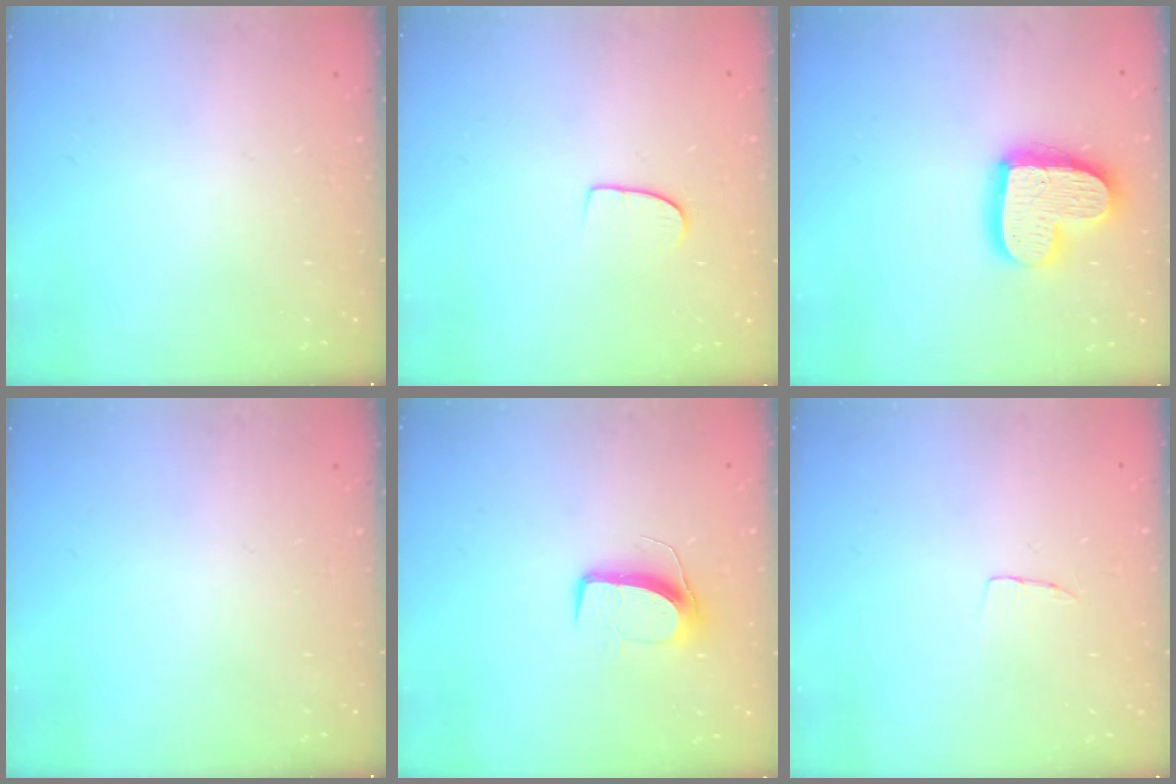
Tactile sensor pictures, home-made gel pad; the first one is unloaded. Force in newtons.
{"total": 6.5, "press": 6.5, "slide": 0.5}
{"total": 16.4, "press": 16.4, "slide": 1.0}
{"total": 0.0}
{"total": 8.6, "press": 8.5, "slide": 0.4}
{"total": 3.1, "press": 3.1, "slide": 0.1}